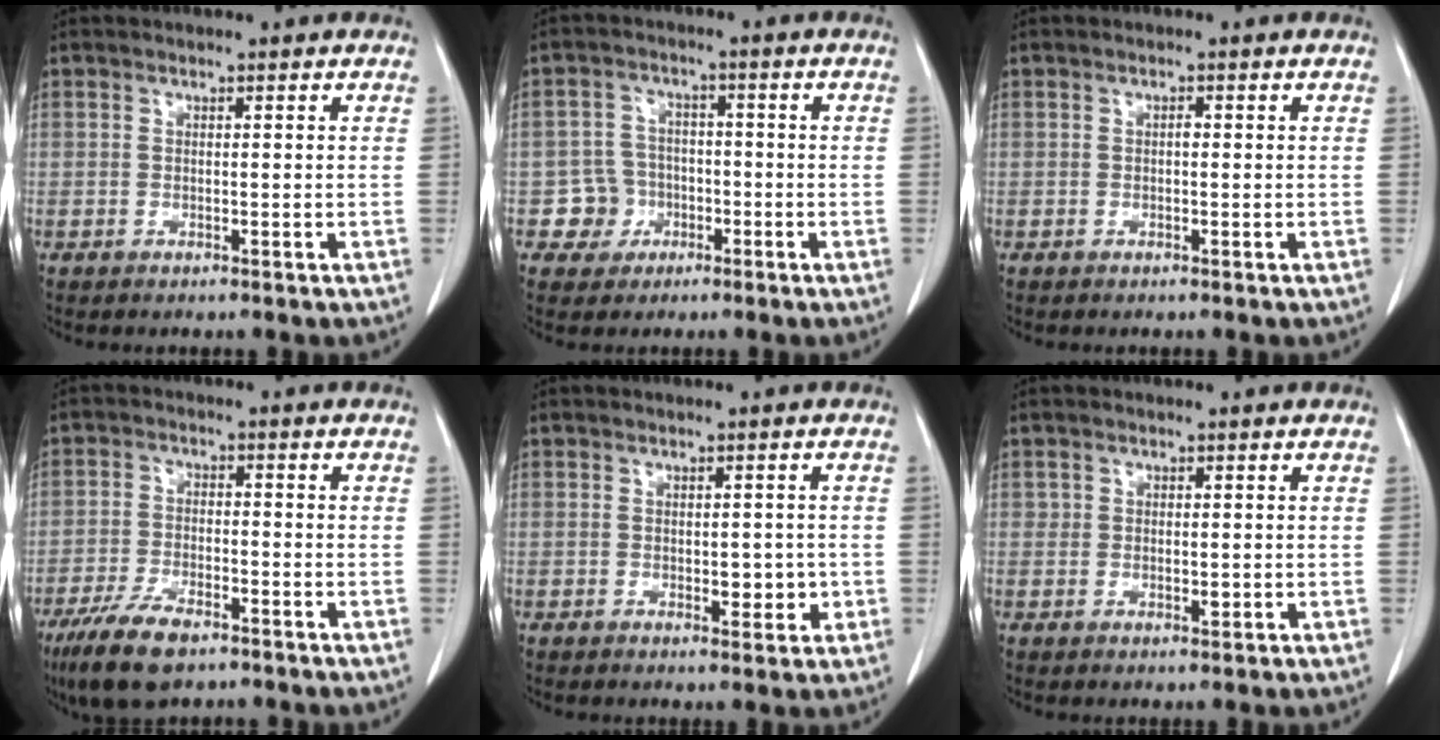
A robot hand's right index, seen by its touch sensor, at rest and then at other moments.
{"total": 5.0, "force": [-1.9, 4.6, 0.0], "torque": [0.009, 0.017, -0.028]}
{"total": 0.6, "force": [0.0, 0.3, 0.5], "torque": [-0.008, 0.002, -0.001]}
{"total": 8.5, "force": [-5.9, 2.5, 5.5], "torque": [-0.110, -0.014, -0.104]}
{"total": 3.1, "force": [-0.5, 1.8, 2.5], "torque": [-0.022, 0.000, 0.000]}
{"total": 1.5, "force": [0.0, 0.9, 1.1], "torque": [-0.015, -0.002, 0.000]}